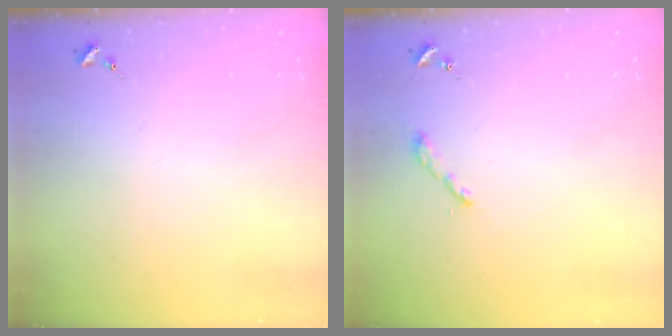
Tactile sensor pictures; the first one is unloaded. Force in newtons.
{"total": 2.2, "press": 2.2, "slide": 0.2}